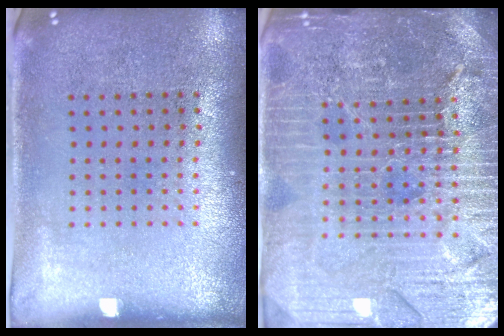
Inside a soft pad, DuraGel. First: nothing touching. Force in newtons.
{"total": 5.2, "press": 4.8, "slide": 2.1}